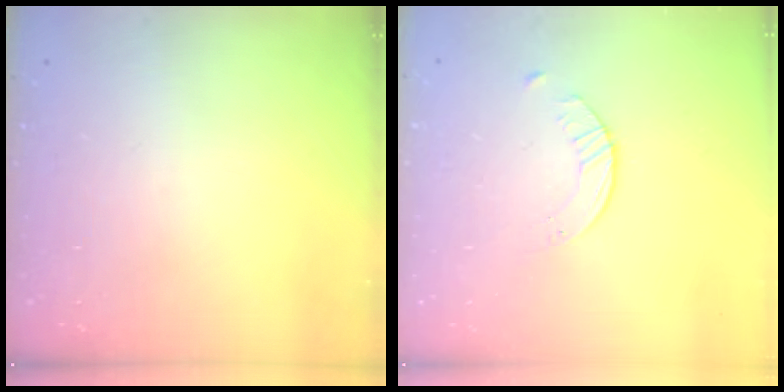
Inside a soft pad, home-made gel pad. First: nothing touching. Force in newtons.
{"total": 1.6, "press": 1.6, "slide": 0.3}